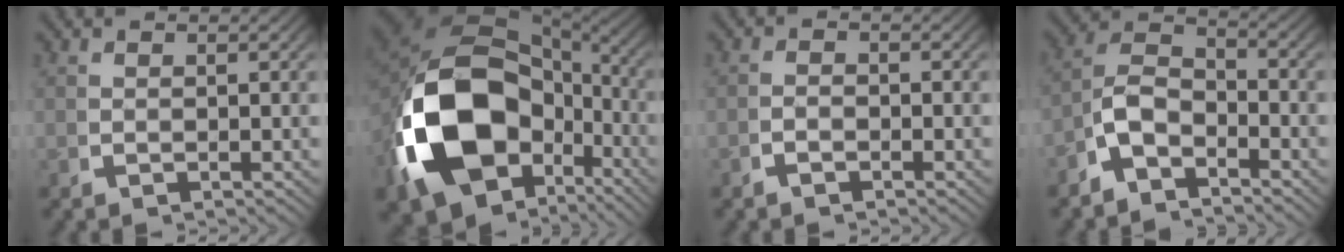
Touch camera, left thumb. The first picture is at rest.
{"total": 22.7, "force": [-2.8, 15.4, 16.4], "torque": [-0.358, -0.073, -0.015]}
{"total": 1.1, "force": [-0.9, 0.4, 0.4], "torque": [-0.007, -0.003, -0.020]}
{"total": 6.9, "force": [-1.8, 5.2, 4.2], "torque": [-0.081, -0.016, -0.043]}